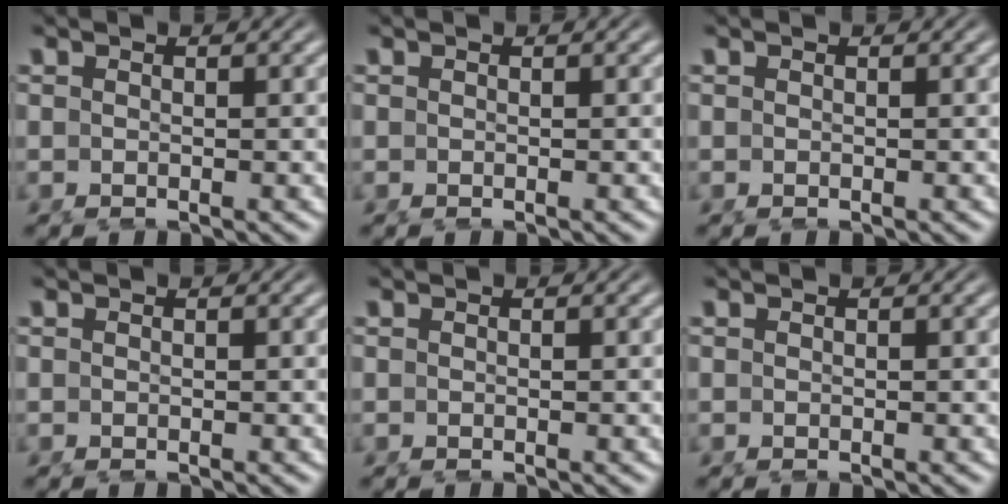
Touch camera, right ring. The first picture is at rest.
{"total": 0.0}
{"total": 0.0}
{"total": 0.0}
{"total": 0.0}
{"total": 0.0}